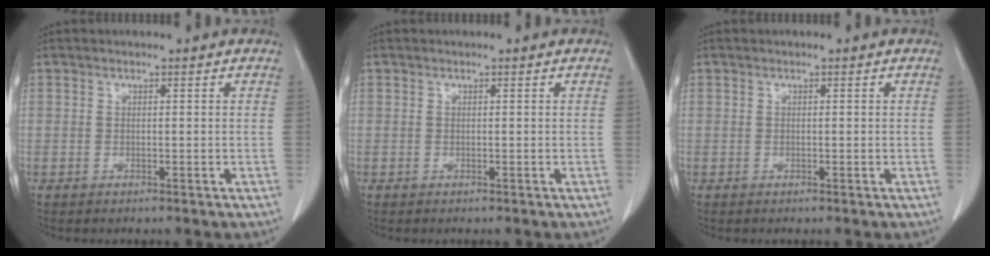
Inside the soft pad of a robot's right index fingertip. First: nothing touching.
{"total": 0.0}
{"total": 0.0}